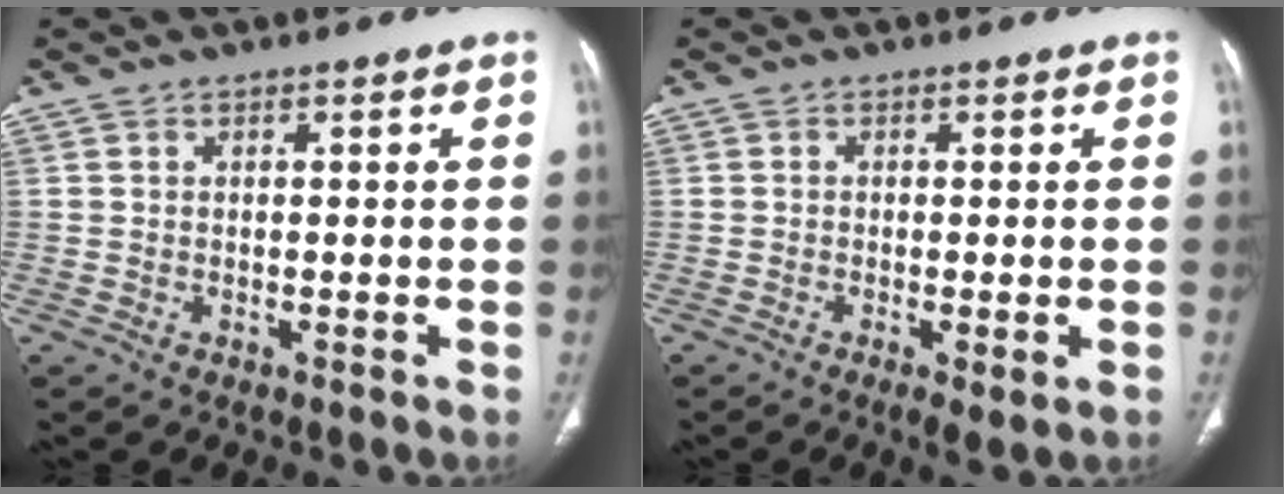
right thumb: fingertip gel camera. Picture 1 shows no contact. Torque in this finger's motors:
{"motor_torque": [0.05, -0.10, -0.22, -0.06, -0.01]}